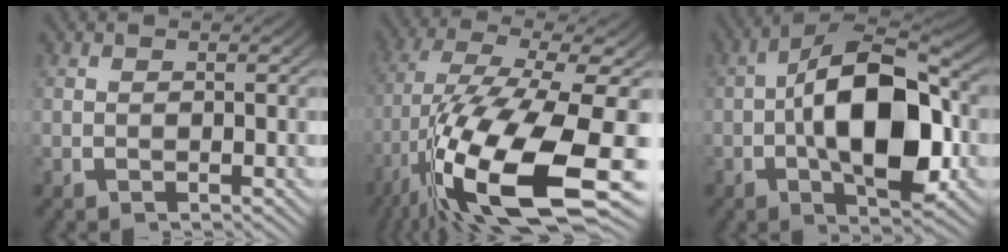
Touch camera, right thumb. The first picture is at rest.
{"total": 17.7, "force": [-6.2, 8.2, 14.3], "torque": [-0.309, -0.070, -0.050]}
{"total": 14.9, "force": [-1.5, 8.0, 12.5], "torque": [-0.220, -0.028, -0.019]}